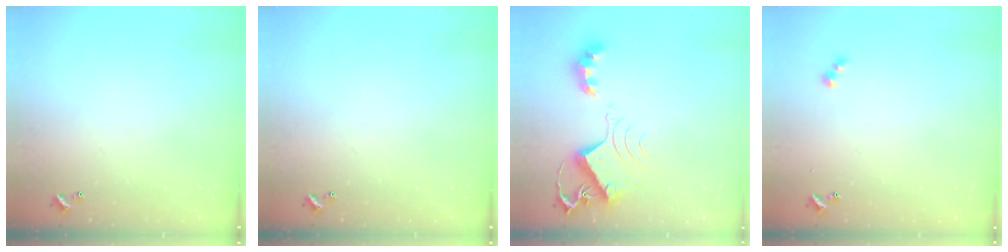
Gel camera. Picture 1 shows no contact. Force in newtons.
{"total": 0.0}
{"total": 9.1, "press": 9.1, "slide": 0.2}
{"total": 2.4, "press": 2.4, "slide": 0.5}